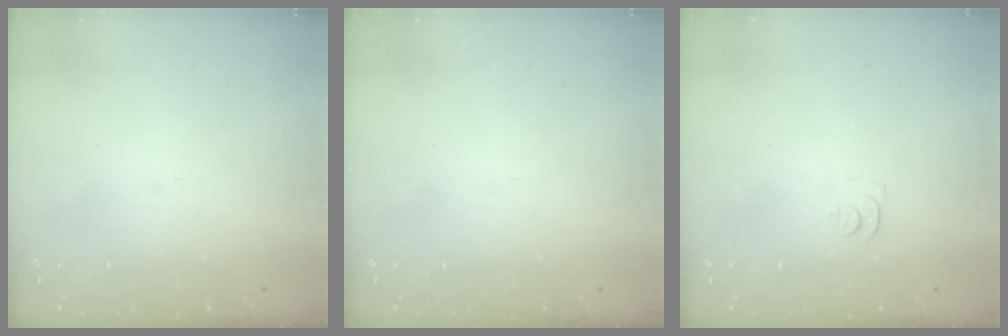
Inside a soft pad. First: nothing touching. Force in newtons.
{"total": 0.0}
{"total": 4.2, "press": 4.1, "slide": 0.7}